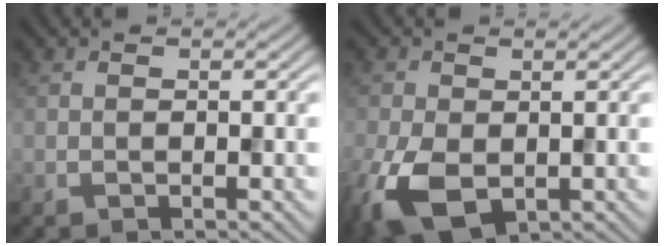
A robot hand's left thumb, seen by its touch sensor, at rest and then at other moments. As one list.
[{"total": 8.2, "force": [-2.6, 5.2, 5.8], "torque": [-0.155, -0.026, -0.049]}]